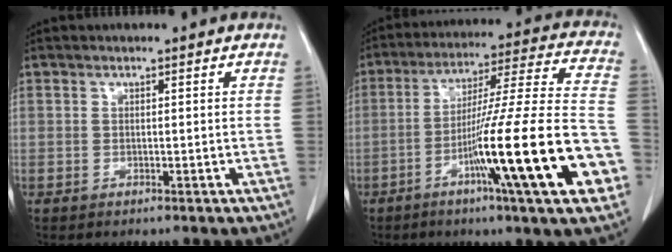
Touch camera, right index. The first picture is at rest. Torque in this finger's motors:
{"motor_torque": [1.61, -0.53, 0.63, 0.16]}